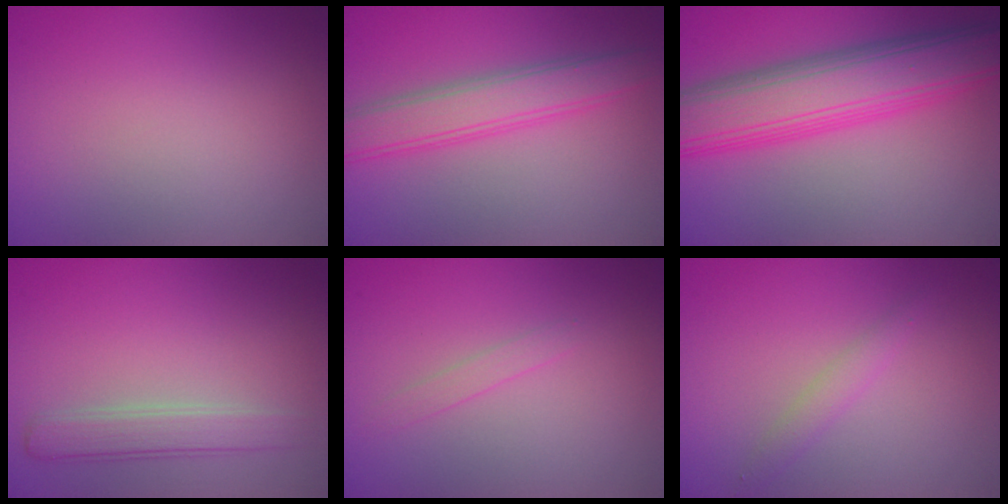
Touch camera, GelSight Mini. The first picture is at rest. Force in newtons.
{"total": 4.6, "press": 4.6, "slide": 0.2}
{"total": 9.5, "press": 9.5, "slide": 0.3}
{"total": 2.8, "press": 2.8, "slide": 0.1}
{"total": 0.9, "press": 0.9, "slide": 0.2}
{"total": 1.4, "press": 1.4, "slide": 0.0}